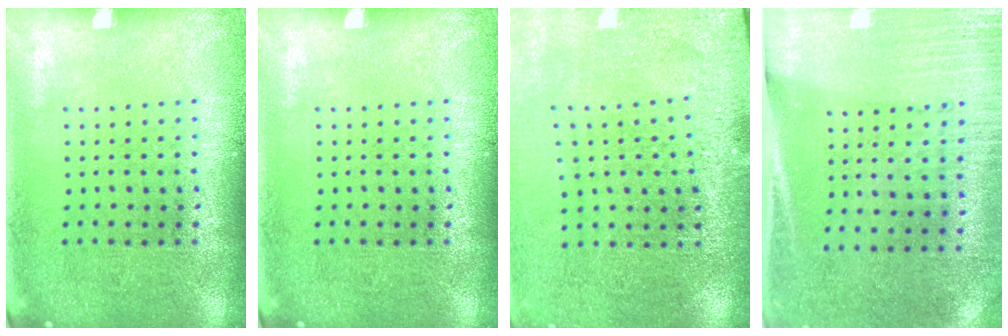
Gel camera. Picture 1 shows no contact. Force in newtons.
{"total": 0.0}
{"total": 2.9, "press": 2.9, "slide": 0.2}
{"total": 2.9, "press": 2.6, "slide": 1.3}